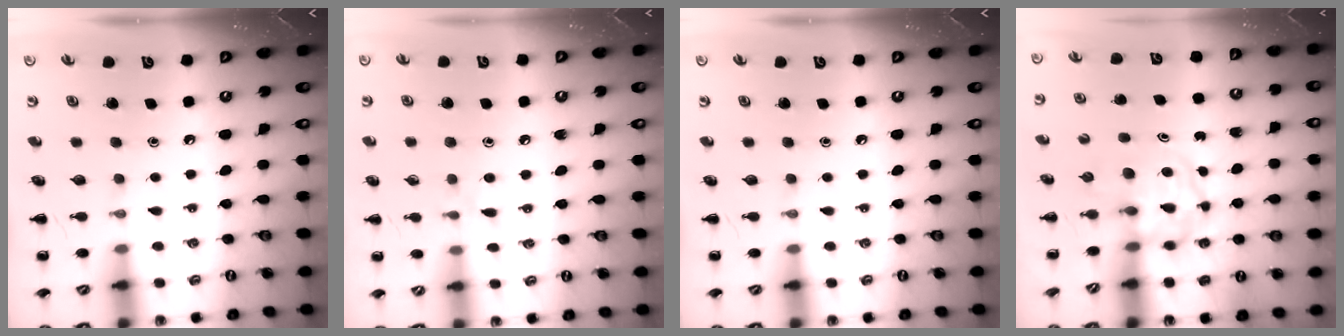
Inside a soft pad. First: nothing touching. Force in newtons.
{"total": 5.1, "press": 4.7, "slide": 1.9}
{"total": 0.0}
{"total": 3.9, "press": 3.9, "slide": 0.4}